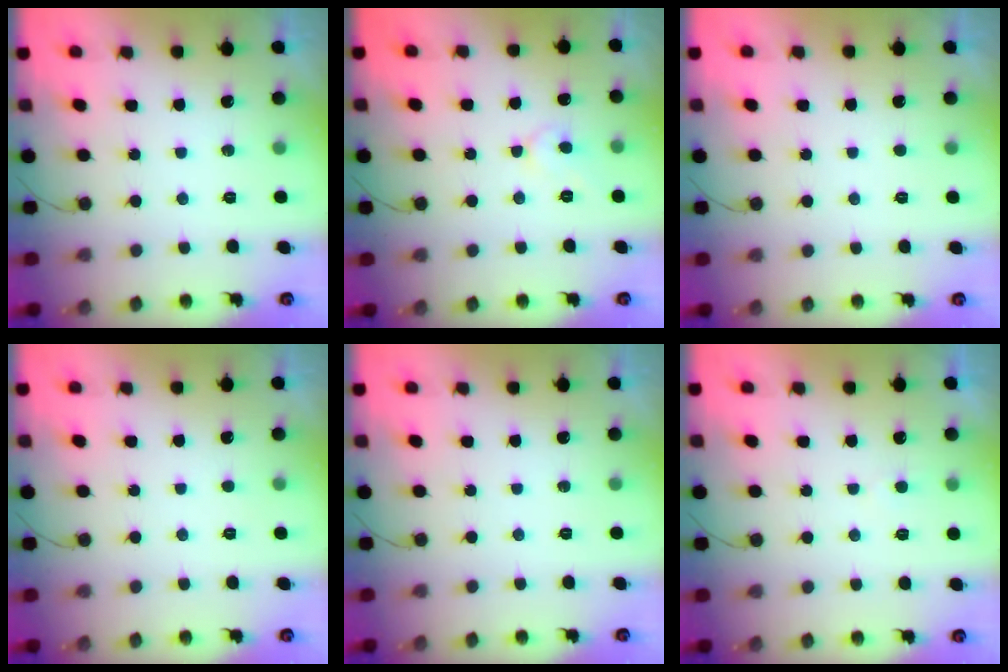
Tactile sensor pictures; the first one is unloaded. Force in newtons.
{"total": 4.5, "press": 4.5, "slide": 0.3}
{"total": 1.6, "press": 1.6, "slide": 0.2}
{"total": 1.6, "press": 1.6, "slide": 0.1}
{"total": 0.0}
{"total": 2.4, "press": 2.3, "slide": 0.3}